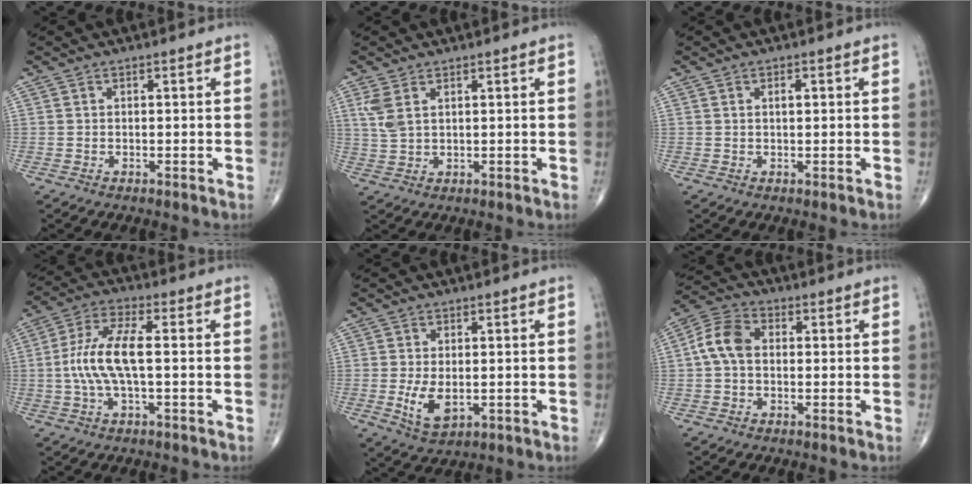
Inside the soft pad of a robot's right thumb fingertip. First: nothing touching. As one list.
[{"total": 4.0, "force": [1.8, 1.9, 3.0], "torque": [-0.071, 0.001, 0.046]}, {"total": 1.2, "force": [0.4, 0.6, 1.0], "torque": [-0.018, 0.001, 0.005]}, {"total": 10.2, "force": [-0.4, 3.4, 9.6], "torque": [-0.214, 0.023, -0.012]}, {"total": 6.0, "force": [-0.8, 3.3, 4.9], "torque": [-0.089, -0.014, -0.007]}, {"total": 7.2, "force": [0.2, 5.0, 5.2], "torque": [-0.102, 0.023, -0.006]}]